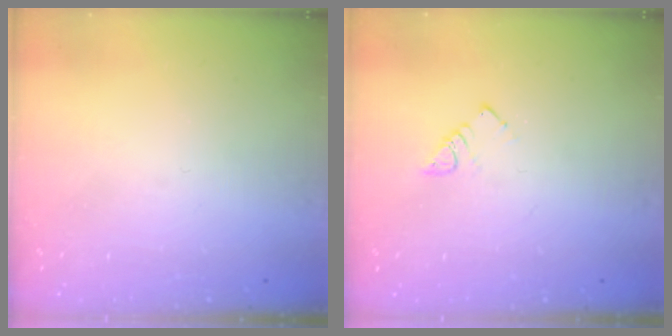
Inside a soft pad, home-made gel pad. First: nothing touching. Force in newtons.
{"total": 2.9, "press": 2.9, "slide": 0.5}